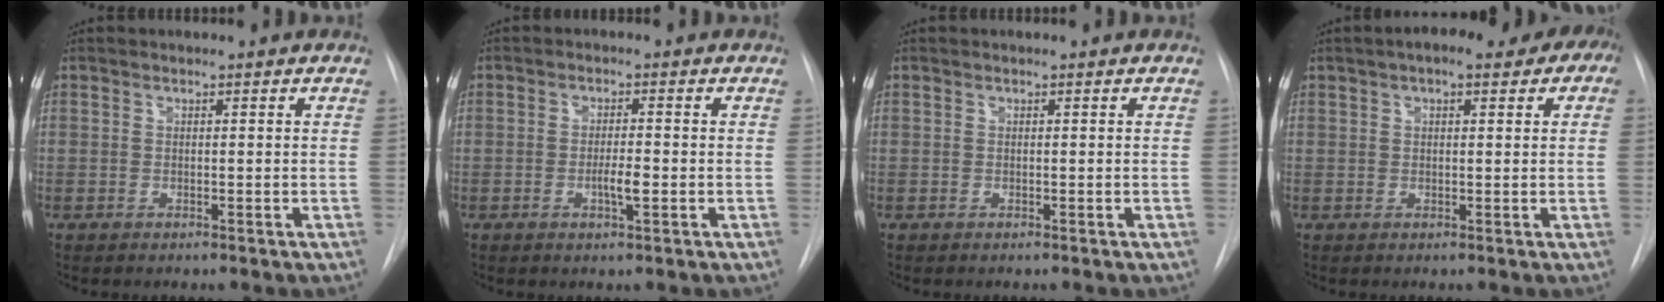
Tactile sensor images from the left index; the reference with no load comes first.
{"total": 2.8, "force": [-0.8, 0.4, 2.7], "torque": [-0.050, -0.002, -0.013]}
{"total": 0.0}
{"total": 10.3, "force": [5.3, 3.8, 7.9], "torque": [-0.090, 0.038, 0.062]}